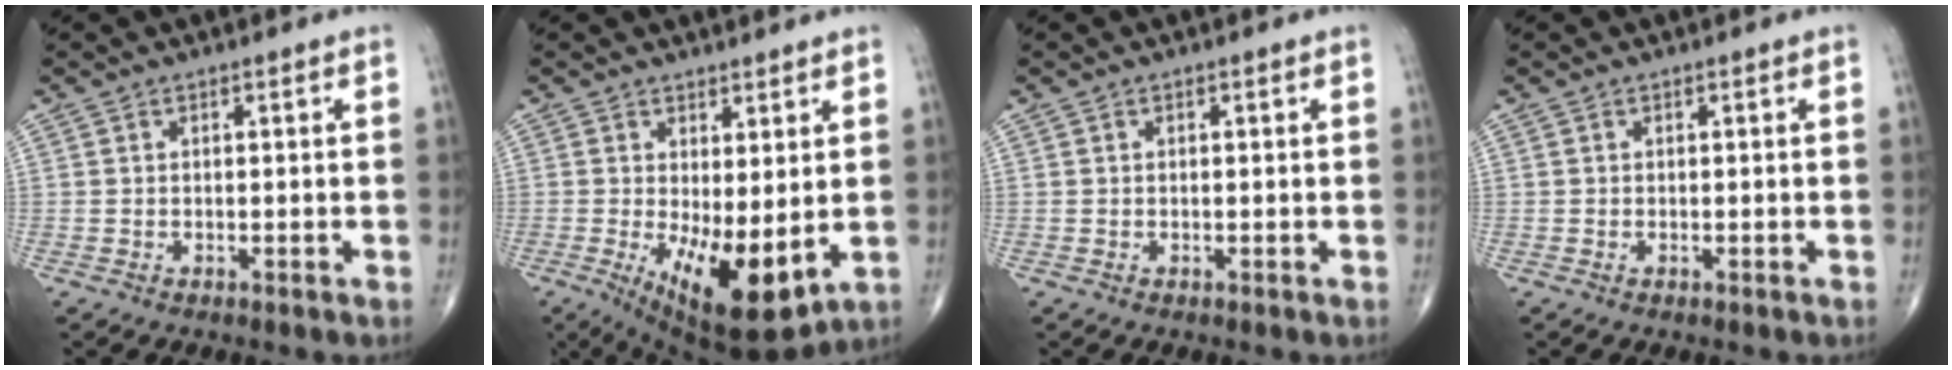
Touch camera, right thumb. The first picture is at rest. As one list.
[{"total": 12.1, "force": [-1.6, 4.7, 11.0], "torque": [-0.170, -0.029, -0.006]}, {"total": 0.0}, {"total": 0.0}]